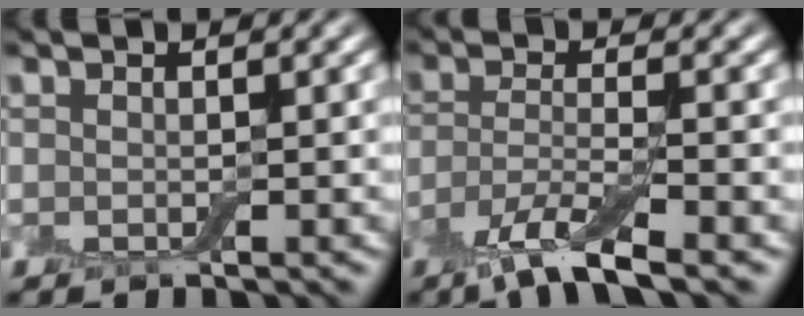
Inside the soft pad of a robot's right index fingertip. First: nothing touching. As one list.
[{"total": 5.4, "force": [-3.5, 1.1, 4.0], "torque": [-0.078, -0.008, -0.076]}]